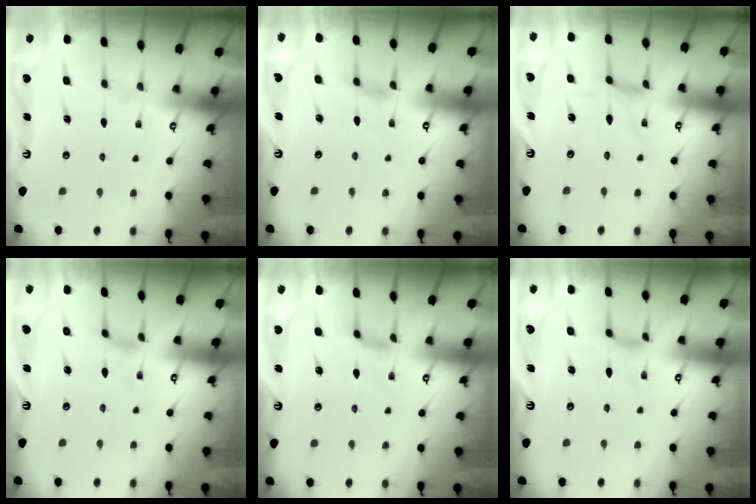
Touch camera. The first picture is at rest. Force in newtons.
{"total": 2.1, "press": 2.1, "slide": 0.4}
{"total": 0.0}
{"total": 0.0}
{"total": 2.8, "press": 2.8, "slide": 0.6}
{"total": 1.7, "press": 1.6, "slide": 0.4}